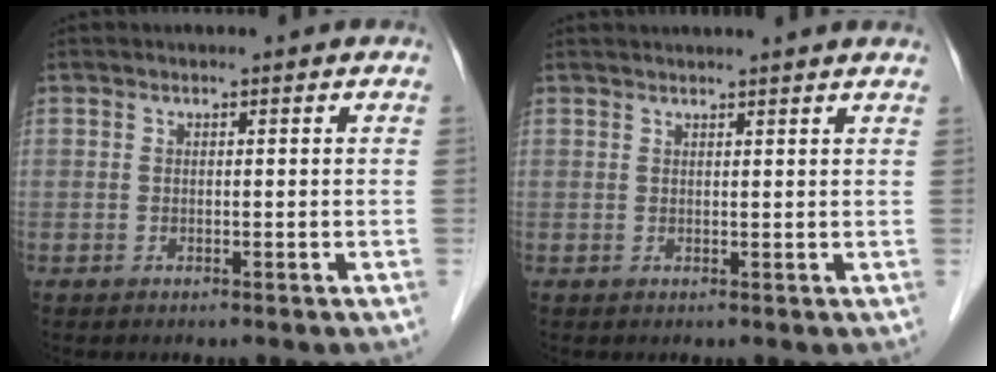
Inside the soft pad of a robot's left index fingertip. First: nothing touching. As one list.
[{"total": 5.6, "force": [5.1, -0.7, 2.2], "torque": [-0.024, 0.018, 0.050]}]